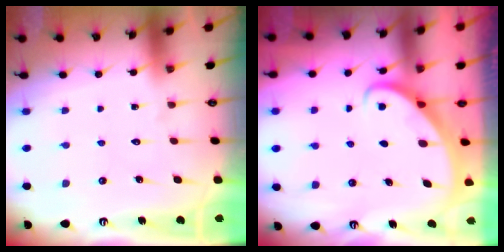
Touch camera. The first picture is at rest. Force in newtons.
{"total": 2.9, "press": 2.9, "slide": 0.2}